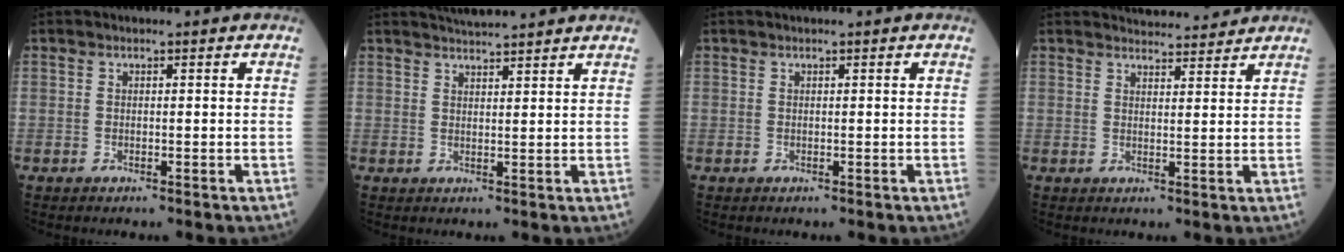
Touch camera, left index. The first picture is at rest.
{"total": 5.5, "force": [5.2, -0.4, 1.7], "torque": [-0.029, 0.023, 0.074]}
{"total": 1.0, "force": [0.9, -0.1, 0.4], "torque": [-0.006, 0.018, 0.019]}
{"total": 6.6, "force": [6.5, 0.5, 0.8], "torque": [-0.012, 0.012, 0.081]}